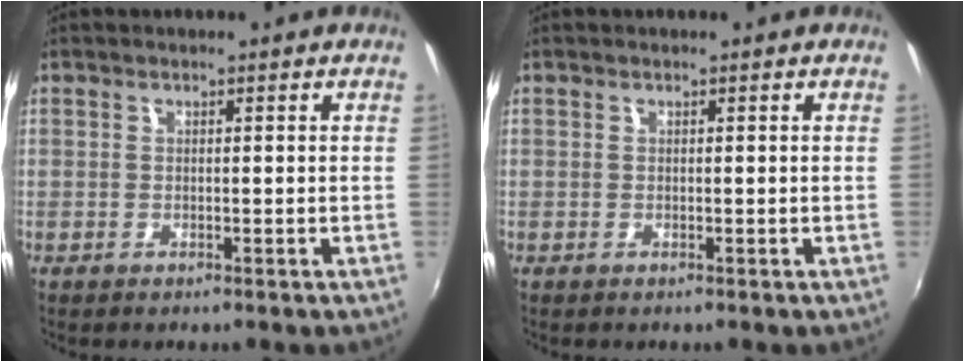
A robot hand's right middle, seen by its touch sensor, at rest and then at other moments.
{"total": 0.0}